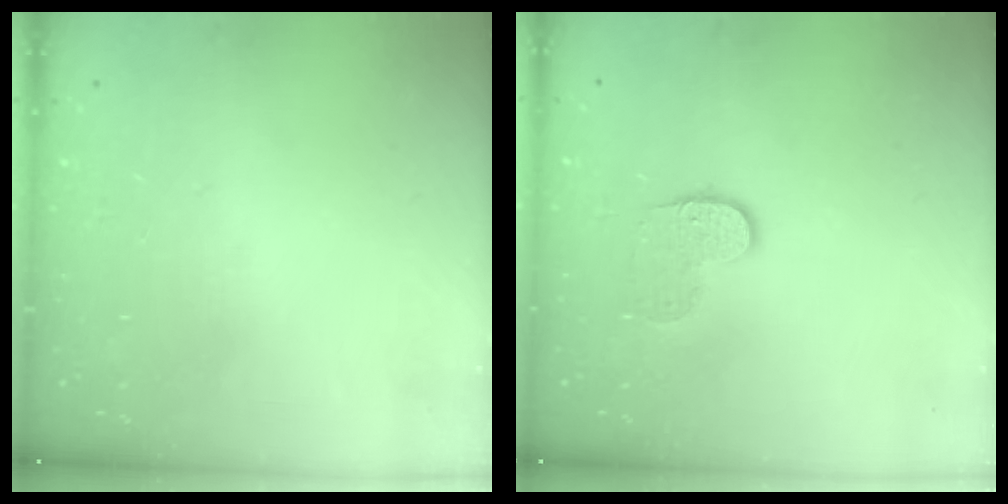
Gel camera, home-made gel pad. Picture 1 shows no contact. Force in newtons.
{"total": 6.8, "press": 6.8, "slide": 0.2}